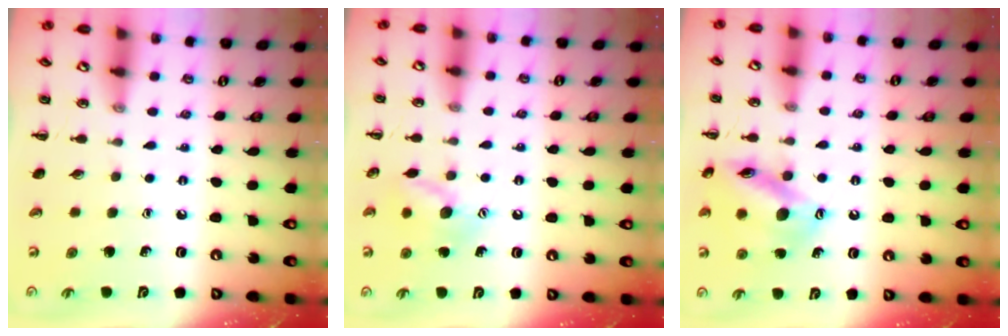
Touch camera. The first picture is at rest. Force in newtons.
{"total": 10.7, "press": 10.6, "slide": 1.8}
{"total": 15.5, "press": 15.3, "slide": 2.0}